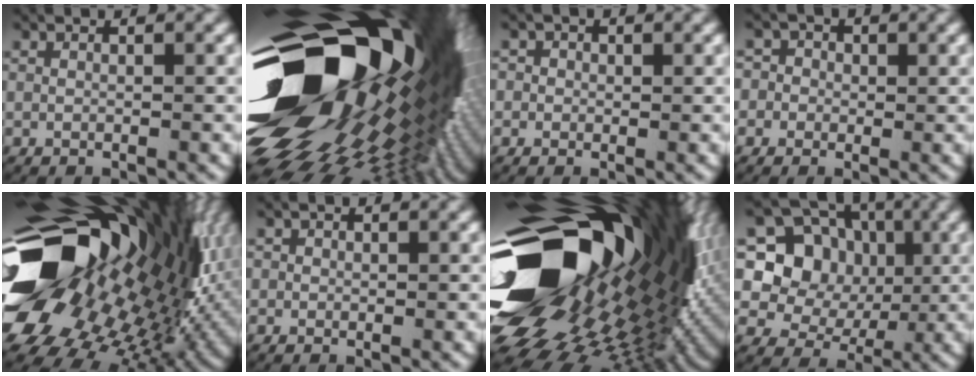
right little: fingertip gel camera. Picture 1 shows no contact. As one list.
[{"total": 44.7, "force": [1.4, 26.1, 36.3], "torque": [-0.489, -0.003, 0.008]}, {"total": 1.2, "force": [-0.1, 1.2, -0.1], "torque": [0.006, 0.004, -0.009]}, {"total": 2.5, "force": [-0.1, 2.4, 0.3], "torque": [-0.002, 0.009, -0.018]}, {"total": 32.2, "force": [3.3, 20.2, 24.9], "torque": [-0.355, -0.001, 0.033]}, {"total": 0.6, "force": [-0.1, 0.6, -0.2], "torque": [0.004, 0.002, -0.004]}, {"total": 40.3, "force": [2.7, 23.6, 32.5], "torque": [-0.462, -0.007, 0.029]}, {"total": 11.7, "force": [1.2, 10.2, 5.6], "torque": [-0.129, -0.006, 0.014]}]